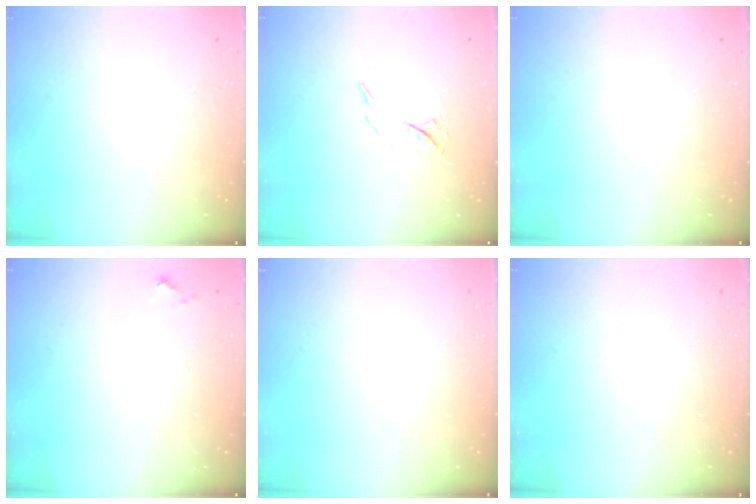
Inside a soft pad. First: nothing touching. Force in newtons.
{"total": 6.1, "press": 5.9, "slide": 1.3}
{"total": 0.0}
{"total": 4.2, "press": 4.2, "slide": 0.1}
{"total": 0.0}
{"total": 0.0}